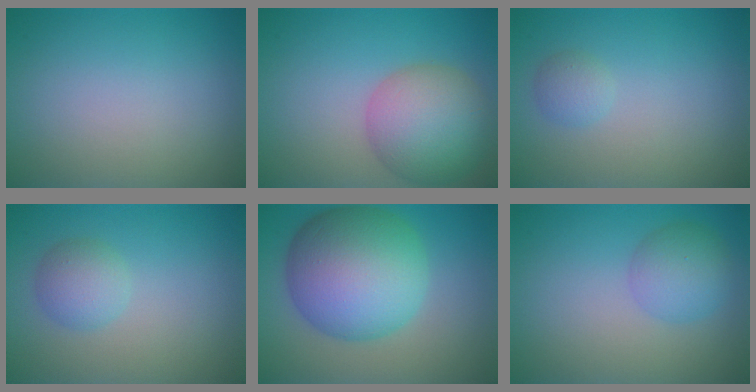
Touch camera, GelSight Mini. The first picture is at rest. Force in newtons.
{"total": 7.3, "press": 7.3, "slide": 0.3}
{"total": 1.3, "press": 1.3, "slide": 0.1}
{"total": 2.5, "press": 2.5, "slide": 0.1}
{"total": 12.1, "press": 12.1, "slide": 0.1}
{"total": 3.4, "press": 3.4, "slide": 0.0}